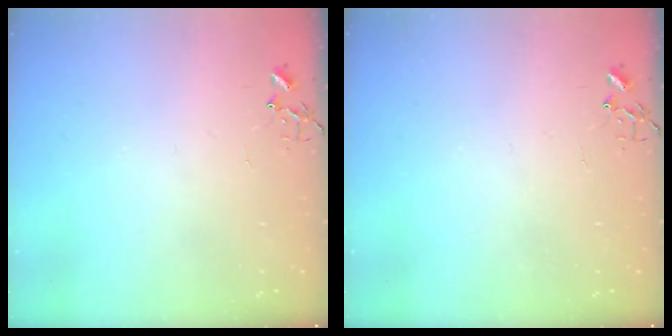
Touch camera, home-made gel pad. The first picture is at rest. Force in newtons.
{"total": 0.0}